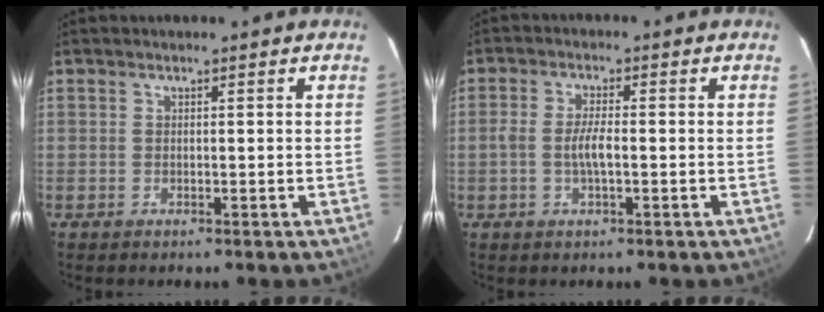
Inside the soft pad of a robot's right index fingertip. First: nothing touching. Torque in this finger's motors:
{"motor_torque": [0.43, -0.07, 0.16, 0.10]}